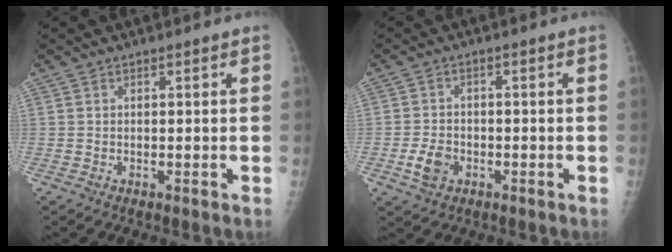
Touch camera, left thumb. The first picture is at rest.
{"total": 4.4, "force": [-1.6, 3.1, 2.5], "torque": [-0.043, 0.008, -0.029]}